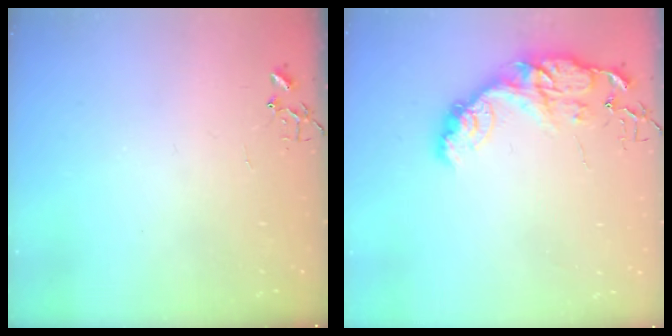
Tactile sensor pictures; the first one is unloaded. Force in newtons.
{"total": 14.8, "press": 14.8, "slide": 1.1}